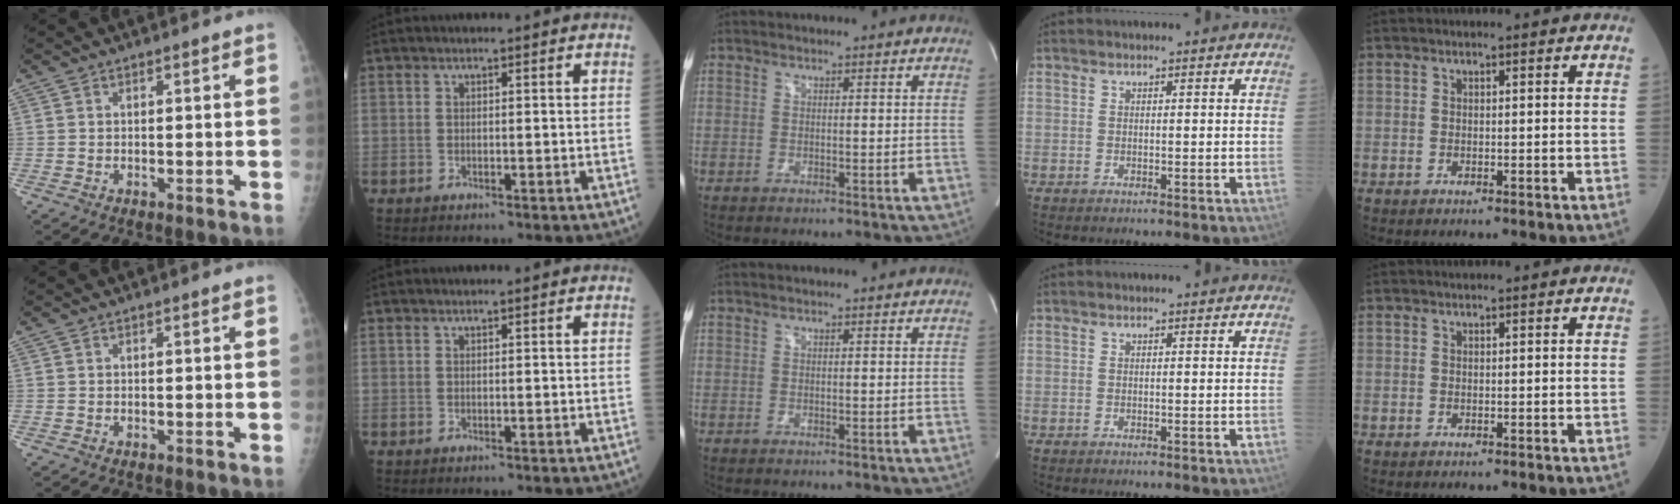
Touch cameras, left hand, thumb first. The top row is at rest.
{}